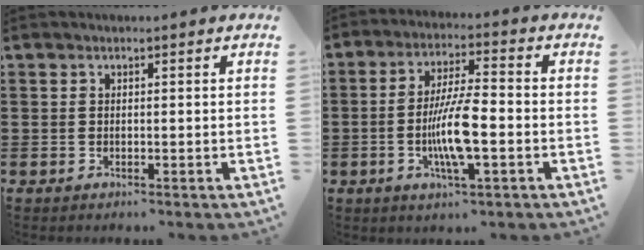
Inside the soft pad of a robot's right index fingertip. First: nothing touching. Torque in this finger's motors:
{"motor_torque": [0.47, 0.02, 0.70, 0.10]}